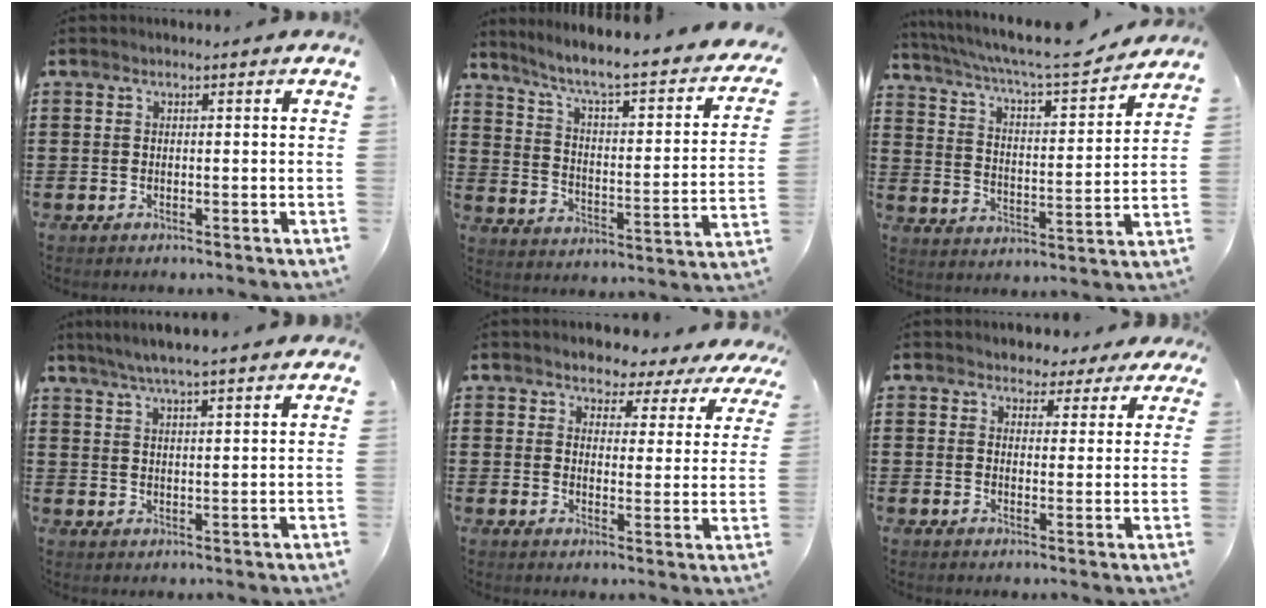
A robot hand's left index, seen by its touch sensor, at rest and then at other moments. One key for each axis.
{"total": 5.6, "fx": 4.0, "fy": 0.4, "fz": 4.0, "tx": -0.094, "ty": -0.037, "tz": 0.056}
{"total": 6.9, "fx": 6.1, "fy": 0.2, "fz": 3.1, "tx": -0.087, "ty": -0.043, "tz": 0.097}
{"total": 4.6, "fx": 4.1, "fy": -0.1, "fz": 2.2, "tx": -0.054, "ty": -0.011, "tz": 0.070}
{"total": 3.8, "fx": 3.5, "fy": 1.4, "fz": 0.1, "tx": -0.027, "ty": -0.021, "tz": 0.057}
{"total": 3.5, "fx": 2.9, "fy": 2.0, "fz": 0.1, "tx": -0.012, "ty": -0.004, "tz": 0.053}